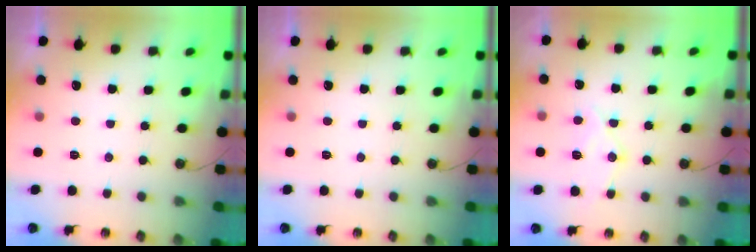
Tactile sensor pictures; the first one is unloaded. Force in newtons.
{"total": 0.0}
{"total": 12.8, "press": 12.7, "slide": 1.2}